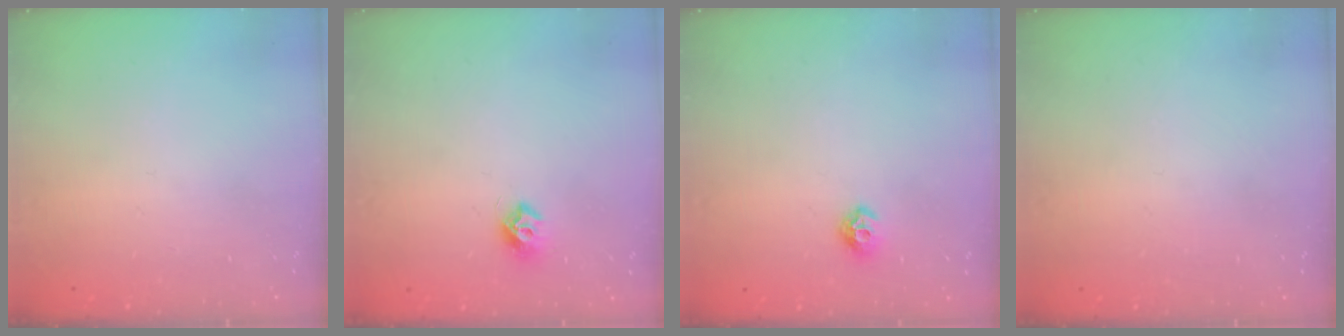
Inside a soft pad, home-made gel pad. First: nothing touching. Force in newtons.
{"total": 7.7, "press": 7.7, "slide": 0.7}
{"total": 6.5, "press": 6.5, "slide": 0.7}
{"total": 0.7, "press": 0.7, "slide": 0.1}